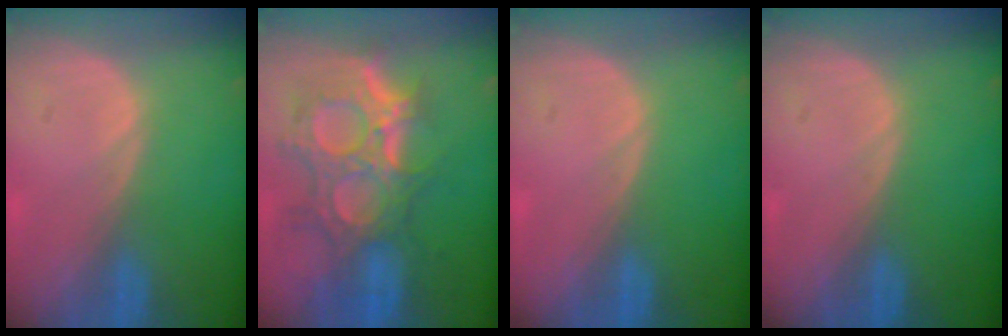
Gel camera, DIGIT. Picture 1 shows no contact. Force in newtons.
{"total": 11.9, "press": 10.6, "slide": 5.2}
{"total": 0.0}
{"total": 0.0}